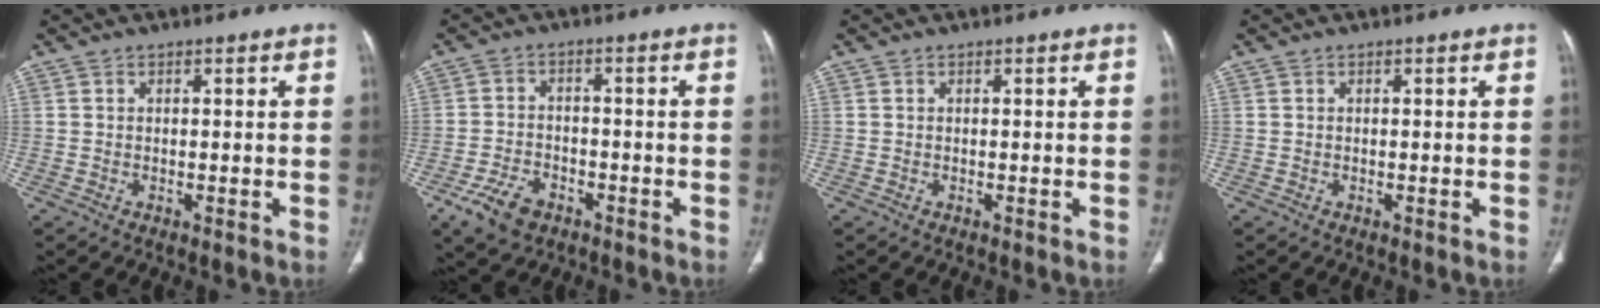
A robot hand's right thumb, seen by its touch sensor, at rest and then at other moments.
{"total": 7.1, "force": [-4.0, 4.5, 3.8], "torque": [-0.072, 0.017, -0.068]}
{"total": 0.0}
{"total": 0.0}